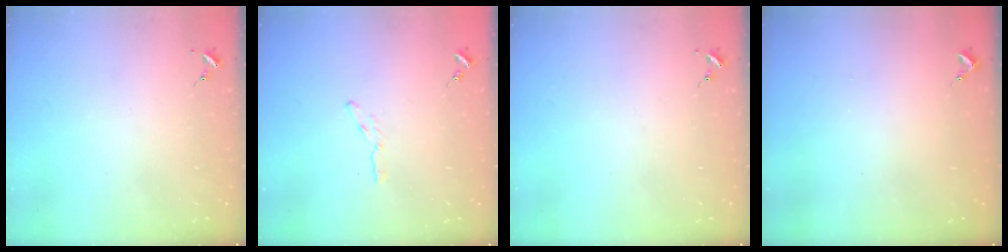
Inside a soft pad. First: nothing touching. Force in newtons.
{"total": 3.4, "press": 3.4, "slide": 0.2}
{"total": 0.0}
{"total": 0.7, "press": 0.7, "slide": 0.1}